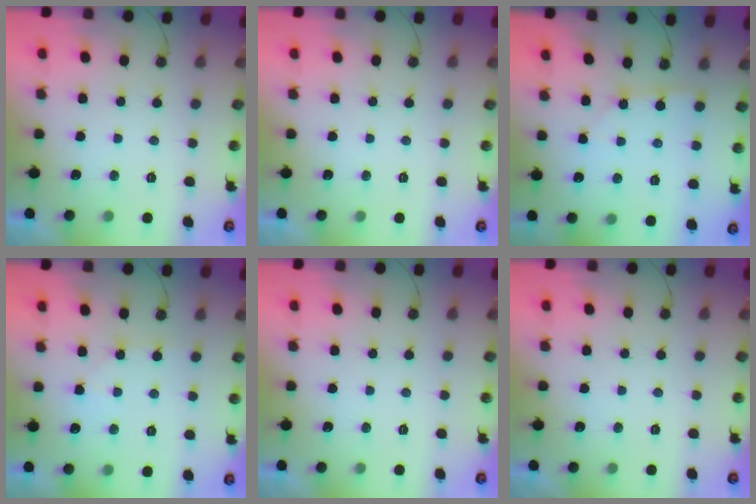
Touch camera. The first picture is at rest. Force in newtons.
{"total": 0.0}
{"total": 2.0, "press": 1.9, "slide": 0.3}
{"total": 4.1, "press": 4.1, "slide": 0.5}
{"total": 0.0}
{"total": 0.0}